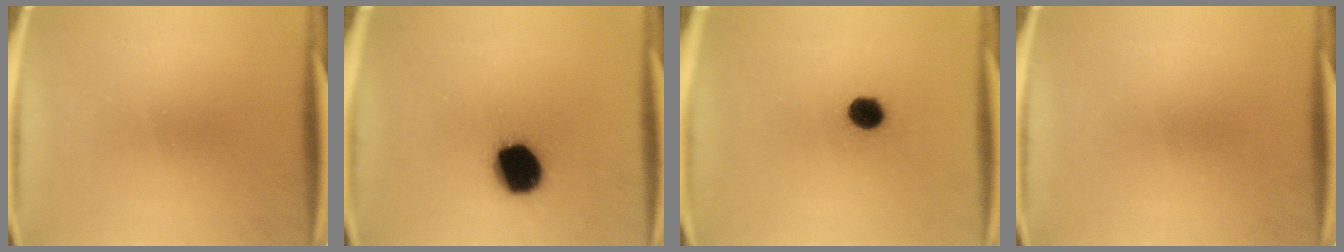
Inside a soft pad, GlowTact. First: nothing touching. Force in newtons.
{"total": 14.6}
{"total": 5.3}
{"total": 0.0}